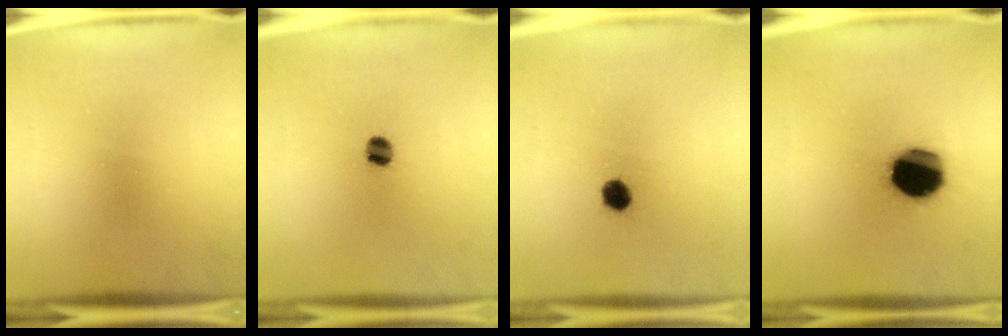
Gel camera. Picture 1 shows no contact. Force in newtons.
{"total": 3.5}
{"total": 3.4}
{"total": 18.9}